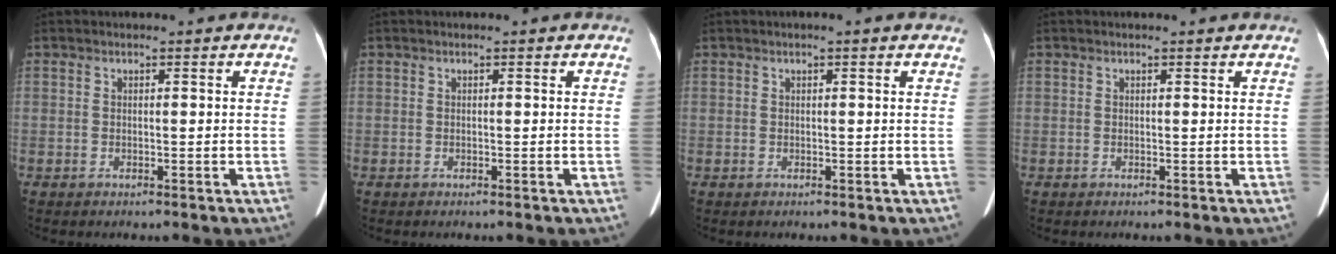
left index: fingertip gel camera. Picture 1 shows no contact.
{"total": 0.0}
{"total": 0.8, "force": [0.4, 0.0, 0.7], "torque": [-0.015, 0.007, 0.006]}
{"total": 0.8, "force": [0.8, 0.1, 0.2], "torque": [-0.009, 0.002, 0.005]}